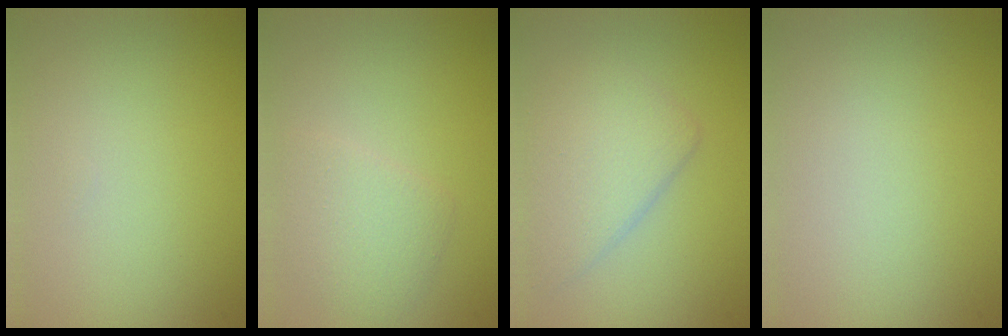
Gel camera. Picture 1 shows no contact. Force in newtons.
{"total": 2.2, "press": 2.2, "slide": 0.0}
{"total": 3.5, "press": 3.5, "slide": 0.3}
{"total": 0.0}